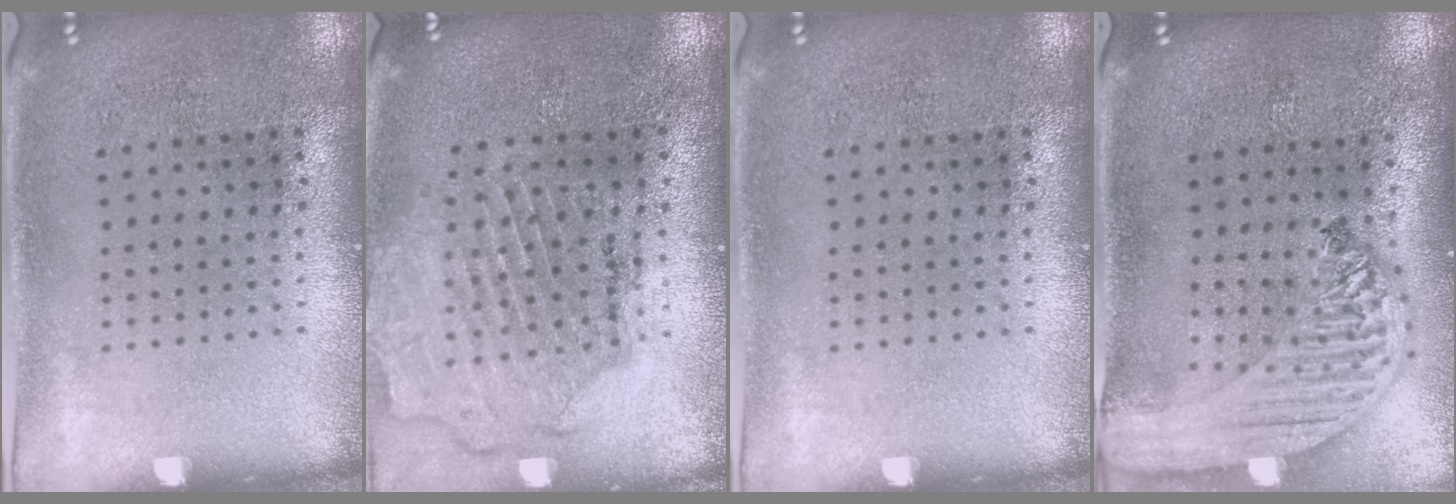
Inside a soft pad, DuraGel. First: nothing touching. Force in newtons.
{"total": 1.6, "press": 1.5, "slide": 0.3}
{"total": 0.0}
{"total": 3.1, "press": 2.4, "slide": 1.9}